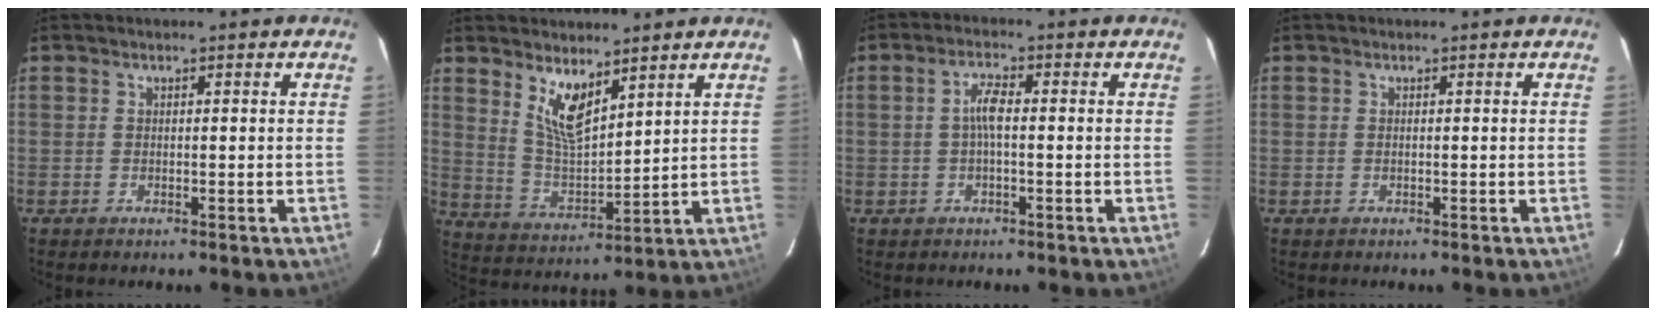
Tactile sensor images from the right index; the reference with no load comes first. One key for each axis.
{"total": 8.4, "fx": 5.4, "fy": 3.0, "fz": 5.6, "tx": -0.105, "ty": -0.008, "tz": 0.113}
{"total": 3.2, "fx": -0.2, "fy": 0.9, "fz": 3.1, "tx": -0.062, "ty": 0.009, "tz": -0.003}
{"total": 0.0}